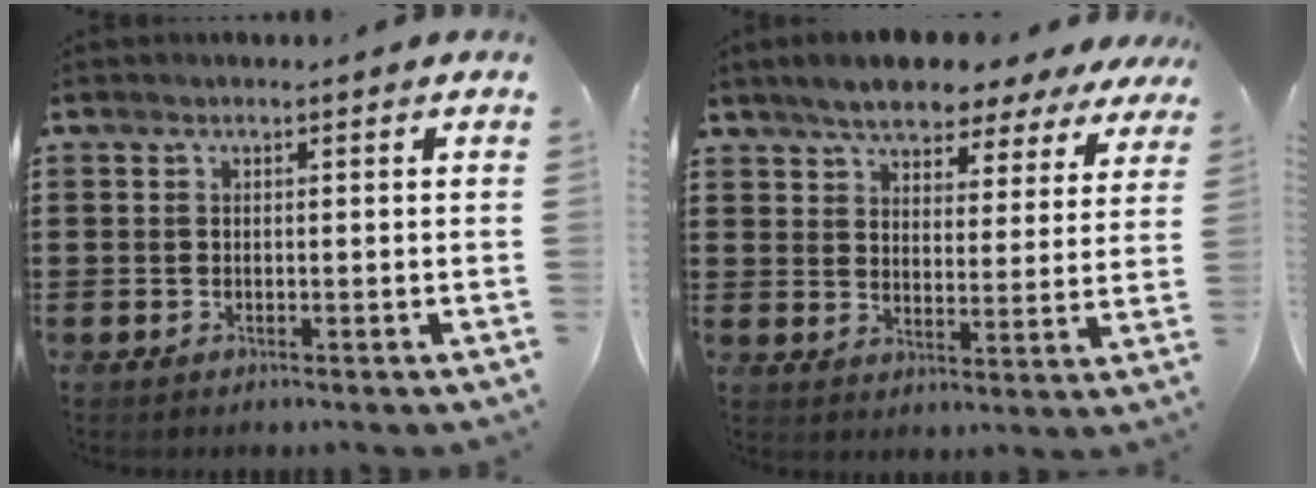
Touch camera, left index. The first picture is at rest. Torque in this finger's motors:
{"motor_torque": [1.13, -1.01, 0.99, 0.21]}